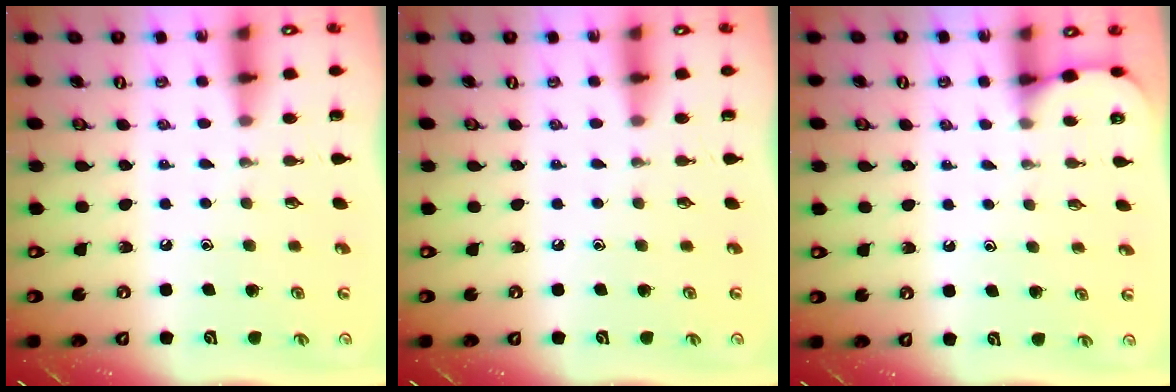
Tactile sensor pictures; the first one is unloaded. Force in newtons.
{"total": 0.0}
{"total": 2.5, "press": 2.5, "slide": 0.2}